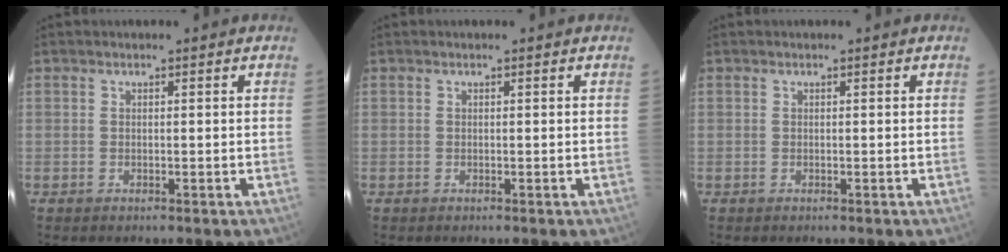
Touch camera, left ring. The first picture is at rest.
{"total": 0.0}
{"total": 0.0}